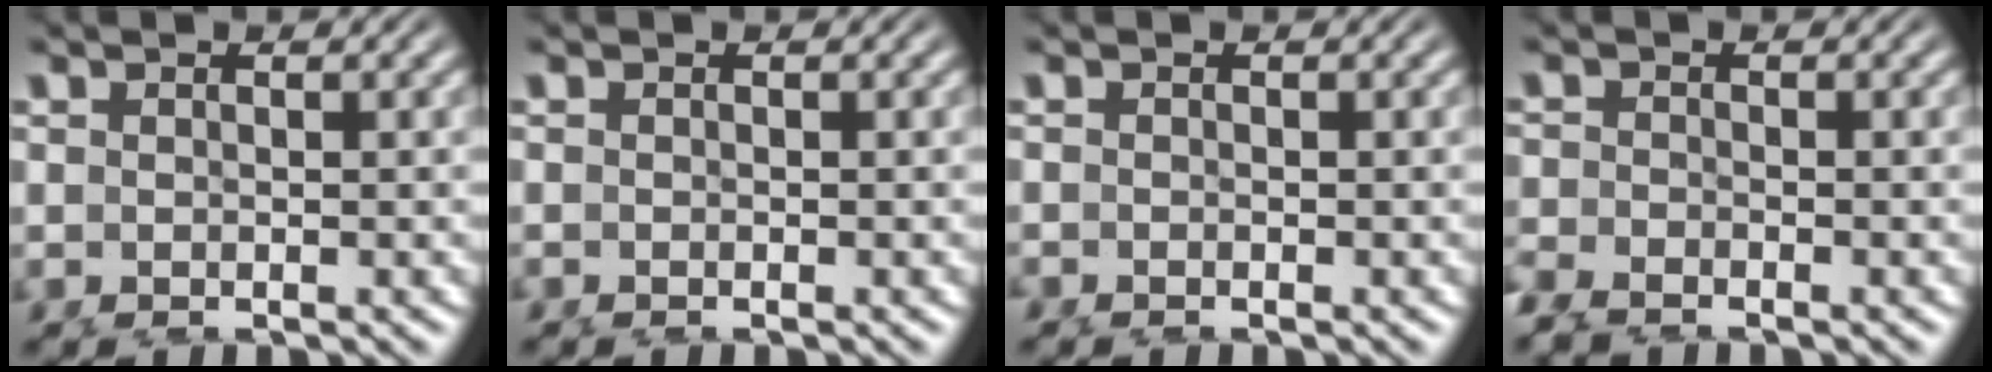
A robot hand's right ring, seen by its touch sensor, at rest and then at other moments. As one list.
[{"total": 0.5, "force": [-0.4, -0.3, -0.1], "torque": [0.004, -0.003, -0.007]}, {"total": 0.7, "force": [-0.7, -0.1, -0.1], "torque": [0.004, -0.007, -0.011]}, {"total": 2.2, "force": [-2.1, 0.7, 0.4], "torque": [-0.005, -0.009, -0.037]}]